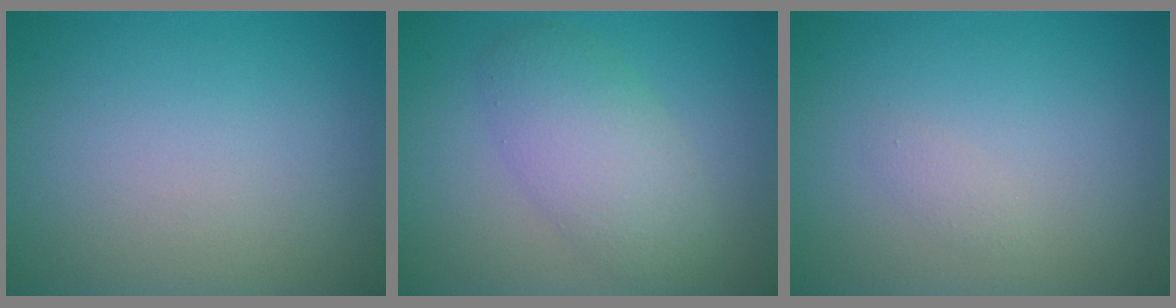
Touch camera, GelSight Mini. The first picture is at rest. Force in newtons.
{"total": 4.6, "press": 4.6, "slide": 0.2}
{"total": 0.6, "press": 0.6, "slide": 0.1}